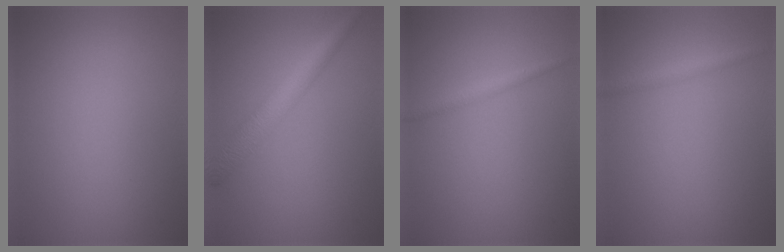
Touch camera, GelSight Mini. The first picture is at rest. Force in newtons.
{"total": 3.9, "press": 3.9, "slide": 0.1}
{"total": 1.3, "press": 1.3, "slide": 0.1}
{"total": 1.4, "press": 1.4, "slide": 0.1}